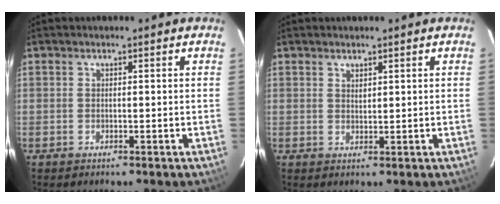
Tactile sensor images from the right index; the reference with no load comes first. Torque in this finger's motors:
{"motor_torque": [0.02, 0.12, -0.02, 0.00]}